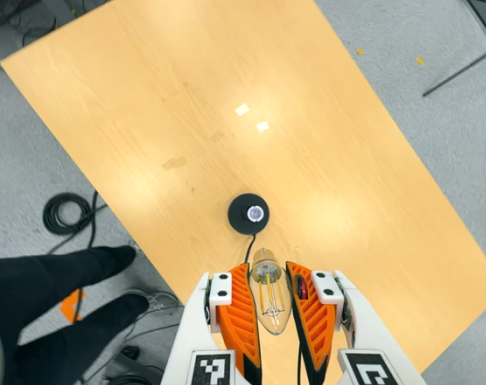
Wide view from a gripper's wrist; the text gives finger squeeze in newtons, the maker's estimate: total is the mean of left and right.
{"total": 21.0, "left": 23.3, "right": 18.7}